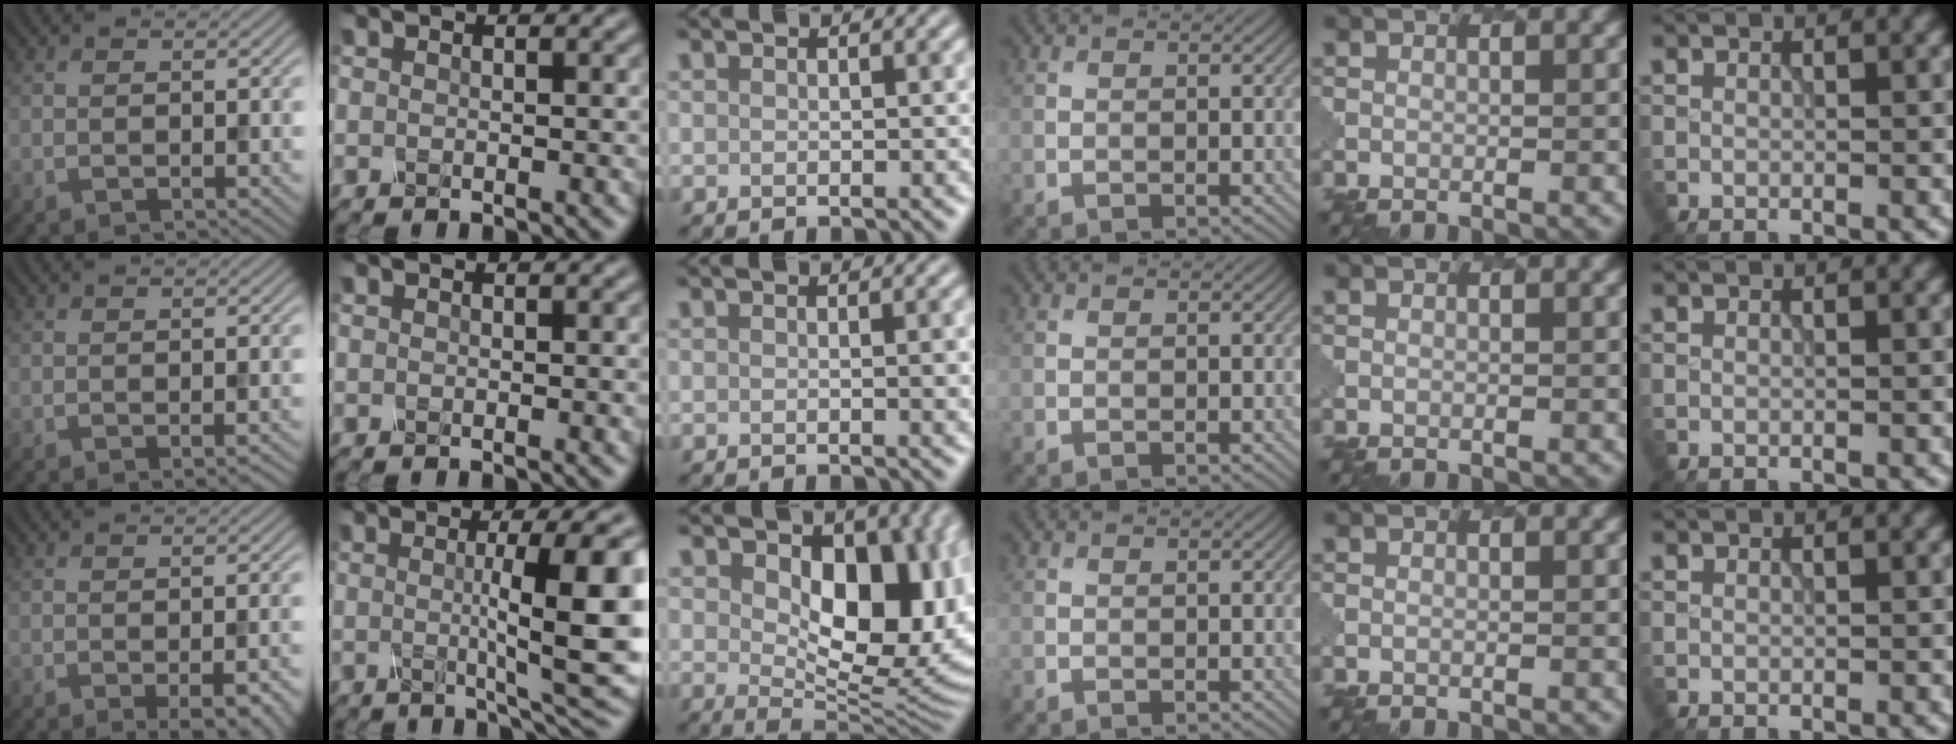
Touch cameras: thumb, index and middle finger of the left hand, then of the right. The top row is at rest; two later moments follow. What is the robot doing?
{"motion": "screw", "object": "spray bottle"}